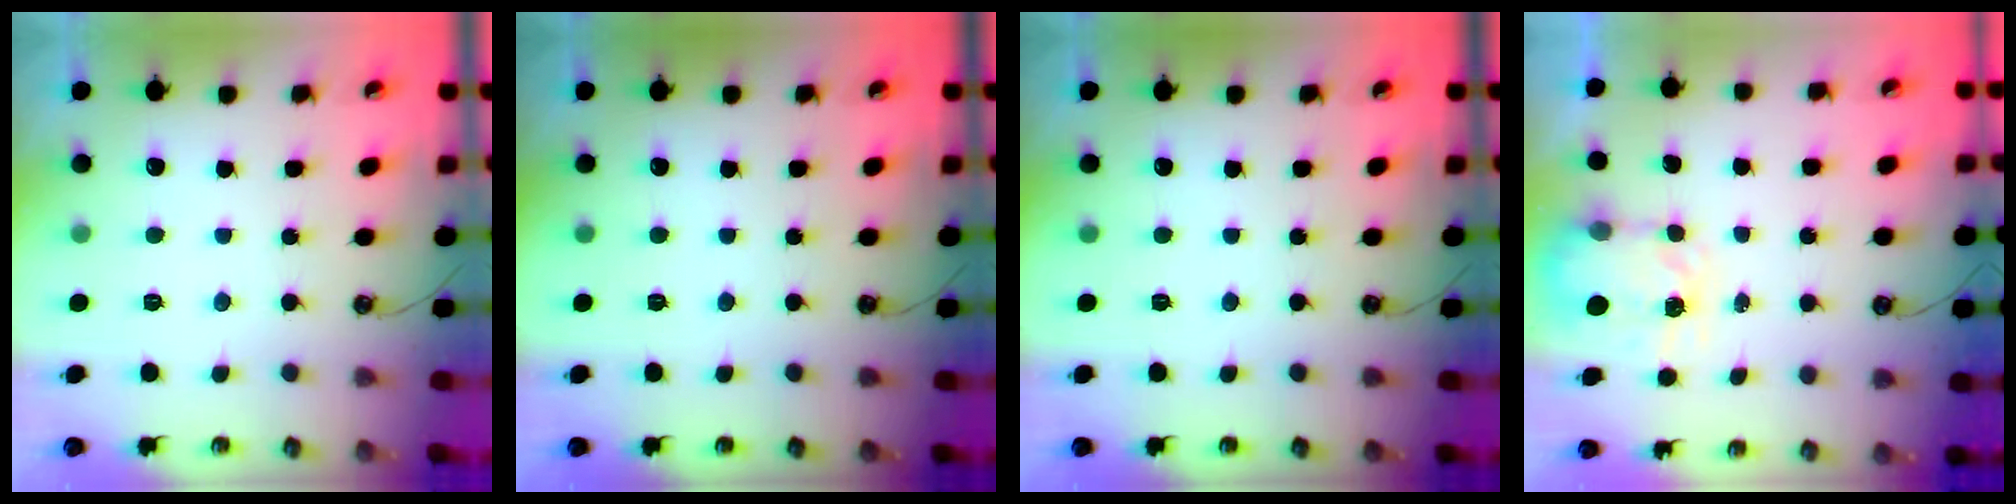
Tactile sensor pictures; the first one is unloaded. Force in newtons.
{"total": 0.0}
{"total": 0.0}
{"total": 3.9, "press": 3.8, "slide": 0.6}